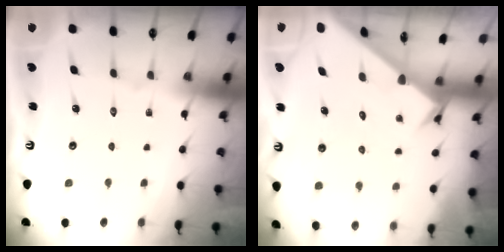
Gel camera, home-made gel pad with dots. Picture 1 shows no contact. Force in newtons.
{"total": 2.2, "press": 2.2, "slide": 0.1}